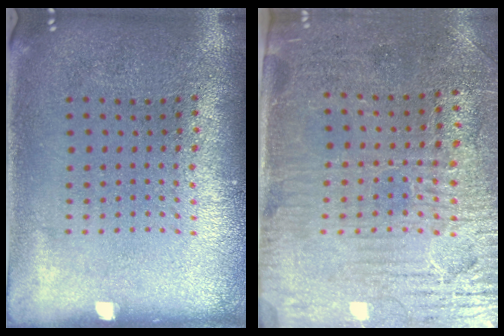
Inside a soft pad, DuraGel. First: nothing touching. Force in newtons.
{"total": 3.5, "press": 3.2, "slide": 1.6}